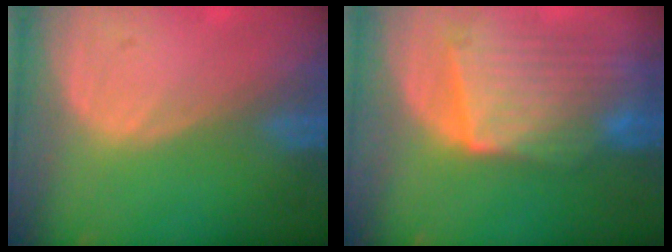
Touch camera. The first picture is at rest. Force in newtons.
{"total": 9.8, "press": 8.8, "slide": 4.3}